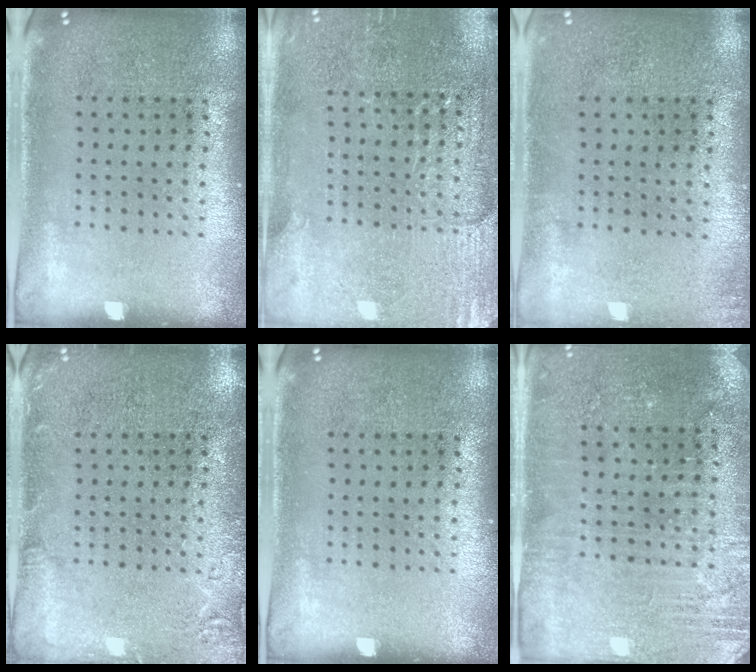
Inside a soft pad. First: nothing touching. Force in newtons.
{"total": 2.9, "press": 2.9, "slide": 0.4}
{"total": 0.7, "press": 0.7, "slide": 0.1}
{"total": 2.0, "press": 2.0, "slide": 0.4}
{"total": 0.0}
{"total": 2.8, "press": 2.8, "slide": 0.4}